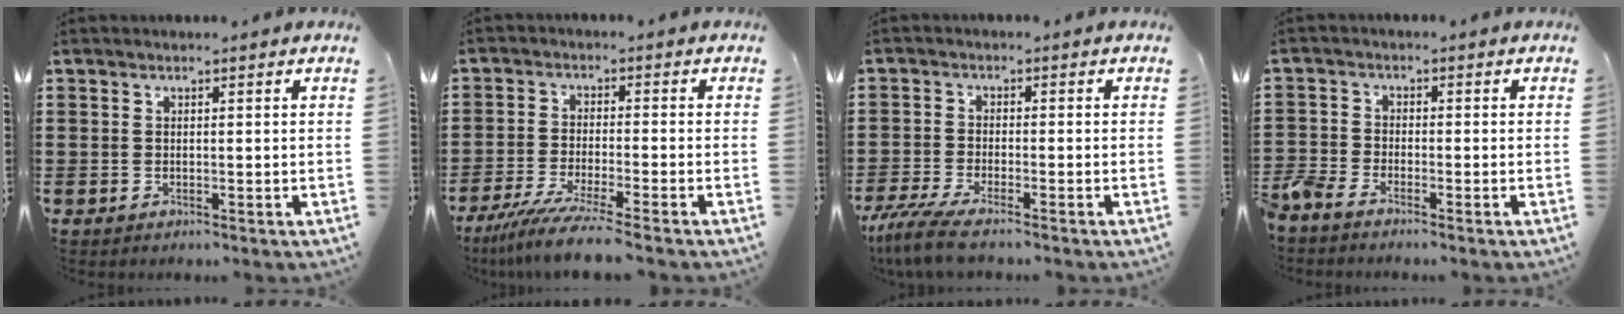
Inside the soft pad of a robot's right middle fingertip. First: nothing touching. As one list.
[{"total": 6.1, "force": [-5.2, -0.4, 3.3], "torque": [-0.072, -0.021, -0.099]}, {"total": 4.9, "force": [-4.2, 0.4, 2.6], "torque": [-0.079, -0.020, -0.088]}, {"total": 2.8, "force": [-2.6, 0.7, 0.7], "torque": [-0.044, -0.007, -0.062]}]